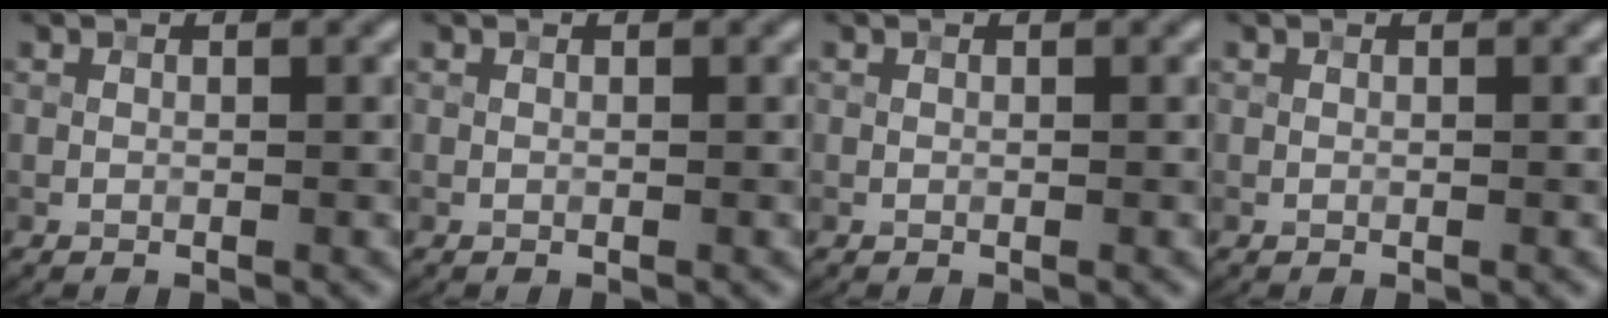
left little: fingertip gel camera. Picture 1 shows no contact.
{"total": 0.0}
{"total": 0.0}
{"total": 0.0}